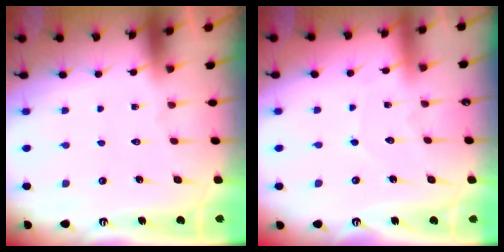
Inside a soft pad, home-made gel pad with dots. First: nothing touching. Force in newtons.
{"total": 3.7, "press": 3.7, "slide": 0.5}